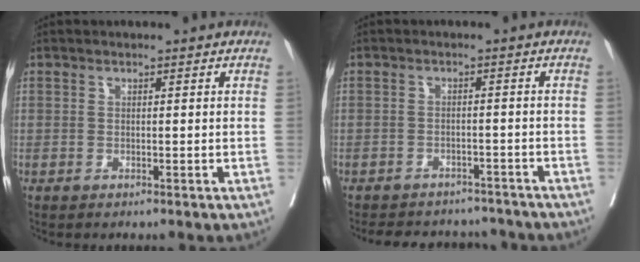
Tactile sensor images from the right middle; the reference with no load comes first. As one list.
[{"total": 10.6, "force": [-9.7, 3.6, 2.0], "torque": [-0.031, 0.016, -0.118]}]